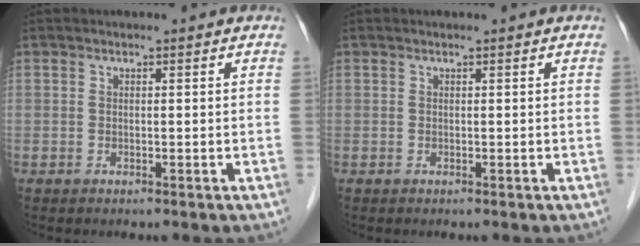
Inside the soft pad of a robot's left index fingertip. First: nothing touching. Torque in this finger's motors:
{"motor_torque": [0.02, 0.10, -0.05, -0.01]}